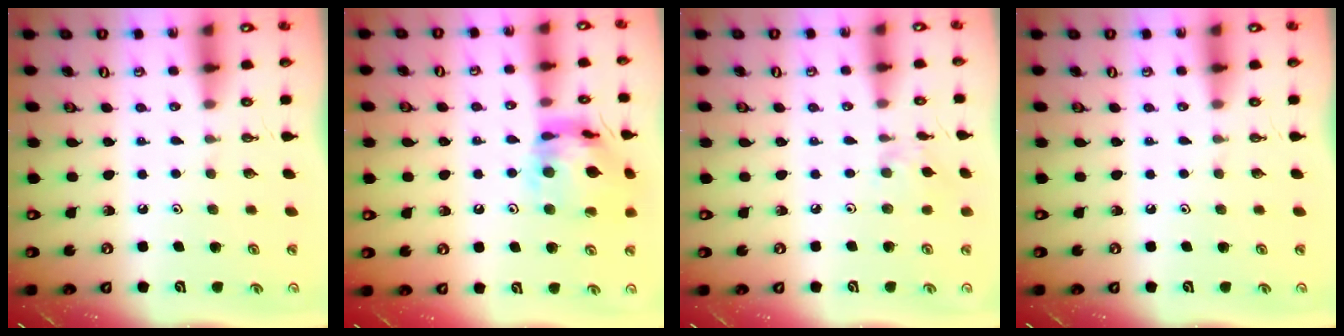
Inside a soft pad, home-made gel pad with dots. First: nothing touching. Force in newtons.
{"total": 16.1, "press": 16.0, "slide": 1.6}
{"total": 2.0, "press": 2.0, "slide": 0.4}
{"total": 0.0}